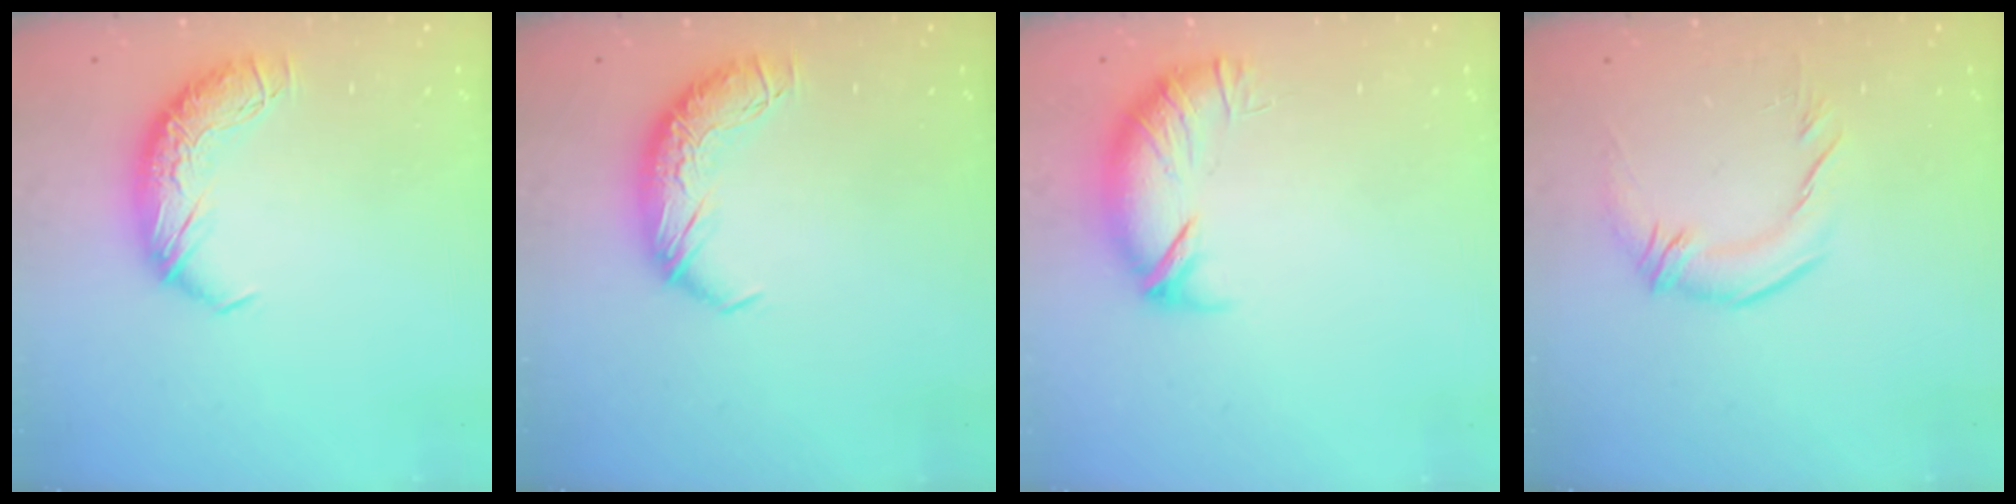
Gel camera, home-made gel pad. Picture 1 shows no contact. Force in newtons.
{"total": 0.0}
{"total": 5.0, "press": 4.5, "slide": 2.1}
{"total": 2.0, "press": 0.3, "slide": 2.0}